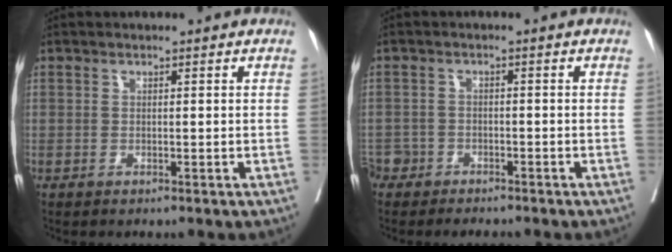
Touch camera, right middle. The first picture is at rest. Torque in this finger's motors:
{"motor_torque": [-0.22, -0.36, -0.06, -0.01]}